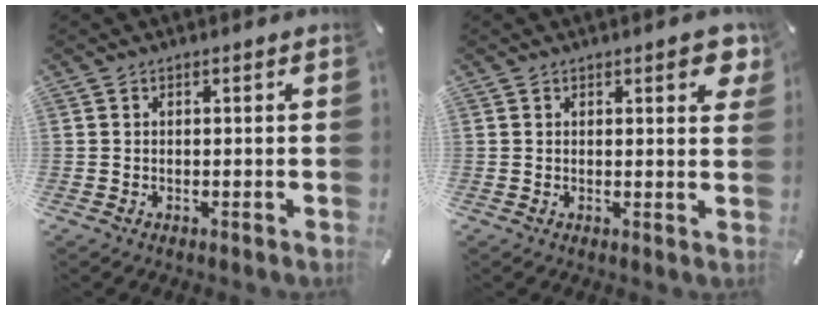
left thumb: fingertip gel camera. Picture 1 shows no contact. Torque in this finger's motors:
{"motor_torque": [0.72, 1.17, 0.43, -0.38, 0.12]}